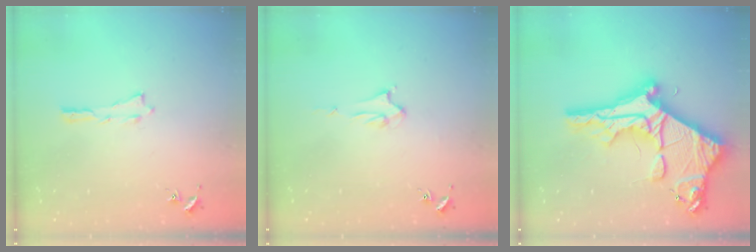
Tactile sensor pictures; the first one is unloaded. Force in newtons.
{"total": 1.9, "press": 1.9, "slide": 0.1}
{"total": 12.9, "press": 12.9, "slide": 1.3}